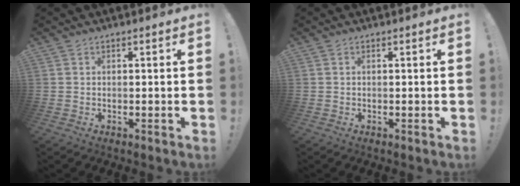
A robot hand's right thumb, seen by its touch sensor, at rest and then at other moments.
{"total": 0.0}